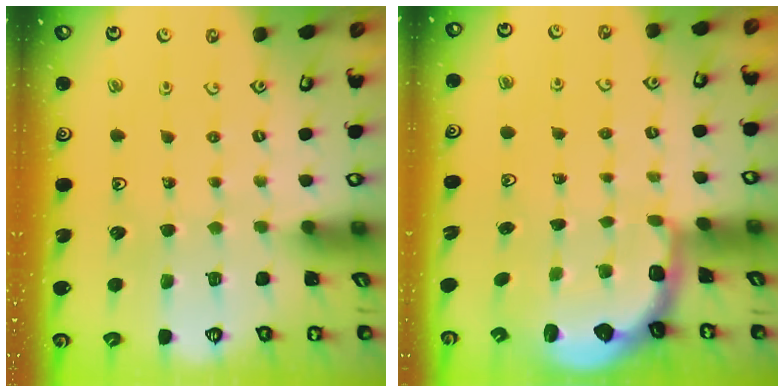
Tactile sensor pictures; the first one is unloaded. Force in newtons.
{"total": 2.5, "press": 1.9, "slide": 1.7}